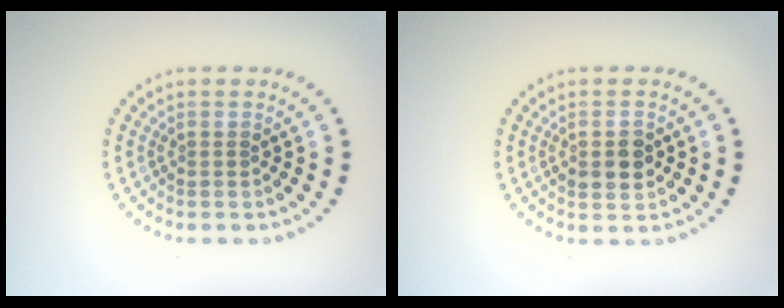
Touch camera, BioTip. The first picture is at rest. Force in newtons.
{"total": 2.9, "press": 2.9, "slide": 0.2}